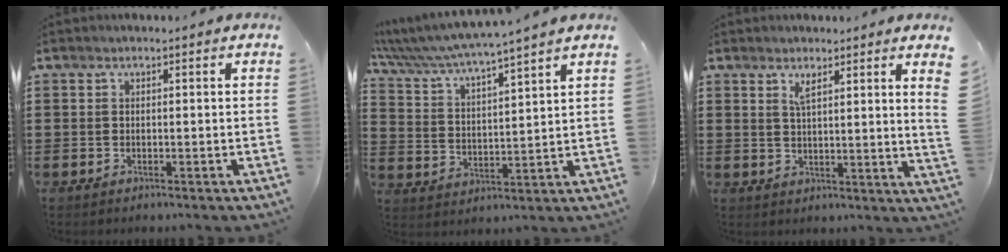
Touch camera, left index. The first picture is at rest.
{"total": 4.6, "force": [4.2, -1.0, 1.5], "torque": [-0.051, -0.034, 0.066]}
{"total": 3.4, "force": [2.4, -0.7, 2.4], "torque": [-0.049, -0.011, 0.038]}